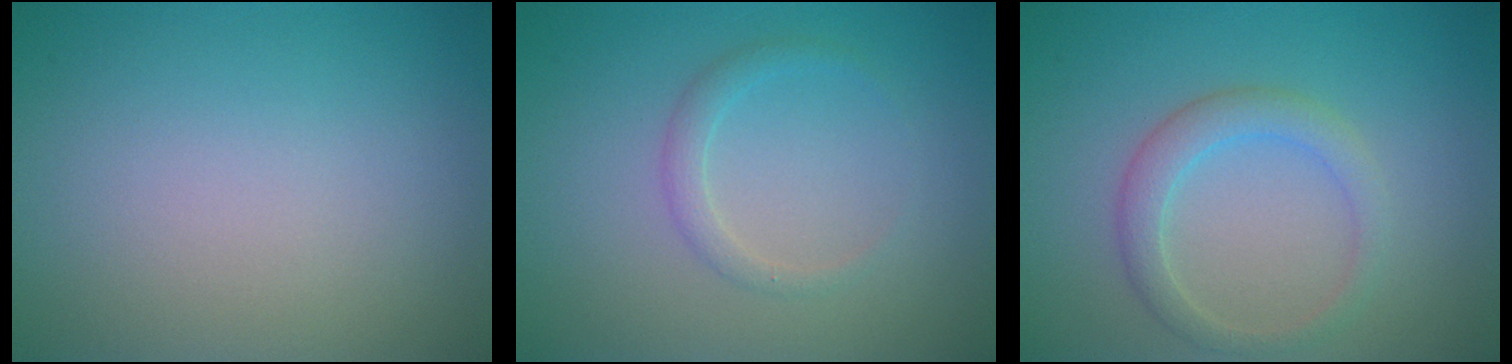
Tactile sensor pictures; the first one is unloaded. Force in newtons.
{"total": 1.4, "press": 1.4, "slide": 0.2}
{"total": 2.6, "press": 2.5, "slide": 0.2}